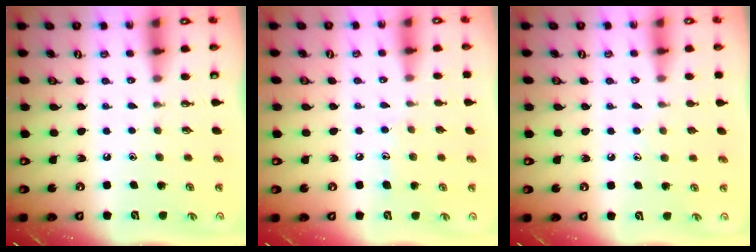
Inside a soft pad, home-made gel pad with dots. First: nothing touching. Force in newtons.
{"total": 6.5, "press": 6.5, "slide": 0.6}
{"total": 7.3, "press": 7.2, "slide": 0.6}